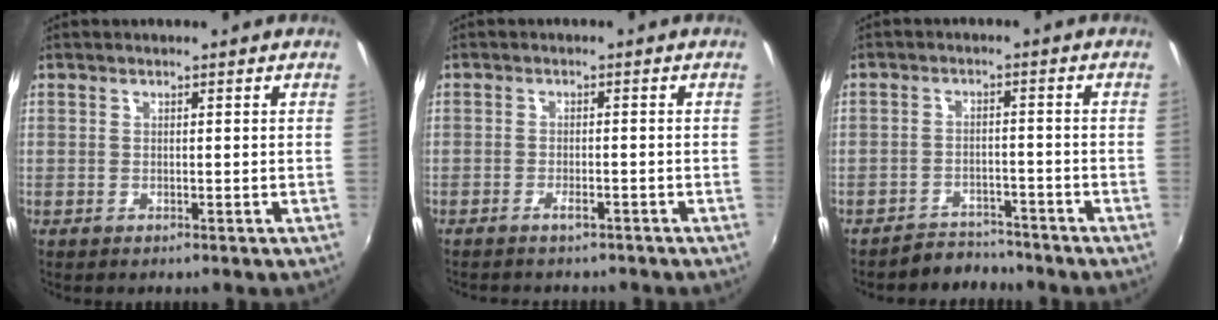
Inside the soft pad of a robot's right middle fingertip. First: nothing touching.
{"total": 2.2, "force": [-2.0, 0.6, 1.0], "torque": [-0.027, 0.002, -0.031]}
{"total": 4.8, "force": [-4.6, 1.5, -0.2], "torque": [-0.007, 0.012, -0.071]}